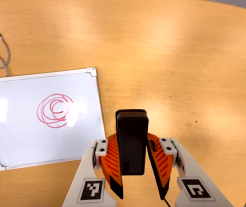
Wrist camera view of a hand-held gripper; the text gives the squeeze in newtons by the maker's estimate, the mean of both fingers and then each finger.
{"total": 7.3, "left": 5.5, "right": 9.2}